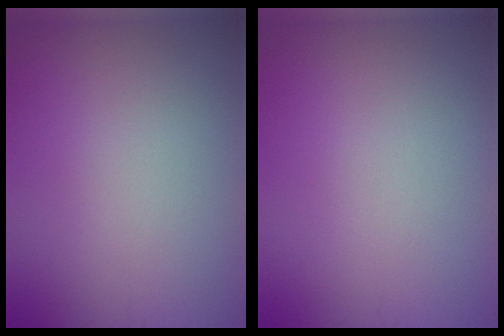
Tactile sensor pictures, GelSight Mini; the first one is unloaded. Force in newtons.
{"total": 0.0}